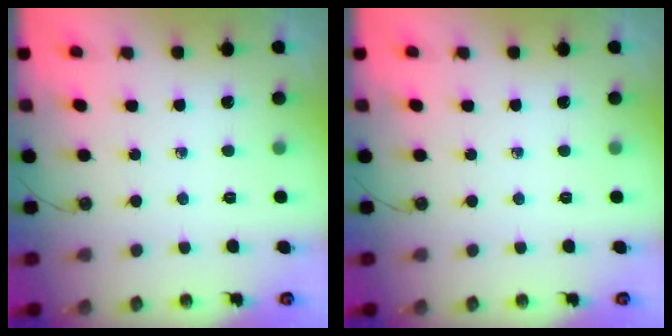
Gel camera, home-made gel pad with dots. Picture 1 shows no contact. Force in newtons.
{"total": 0.0}